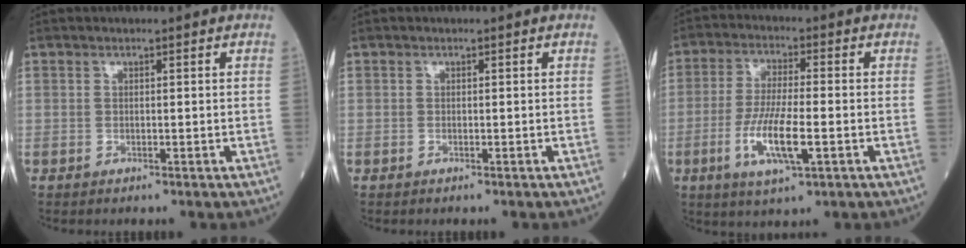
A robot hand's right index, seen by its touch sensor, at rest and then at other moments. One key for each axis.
{"total": 0.0}
{"total": 9.1, "fx": -2.8, "fy": 1.4, "fz": 8.5, "tx": -0.171, "ty": -0.011, "tz": -0.053}